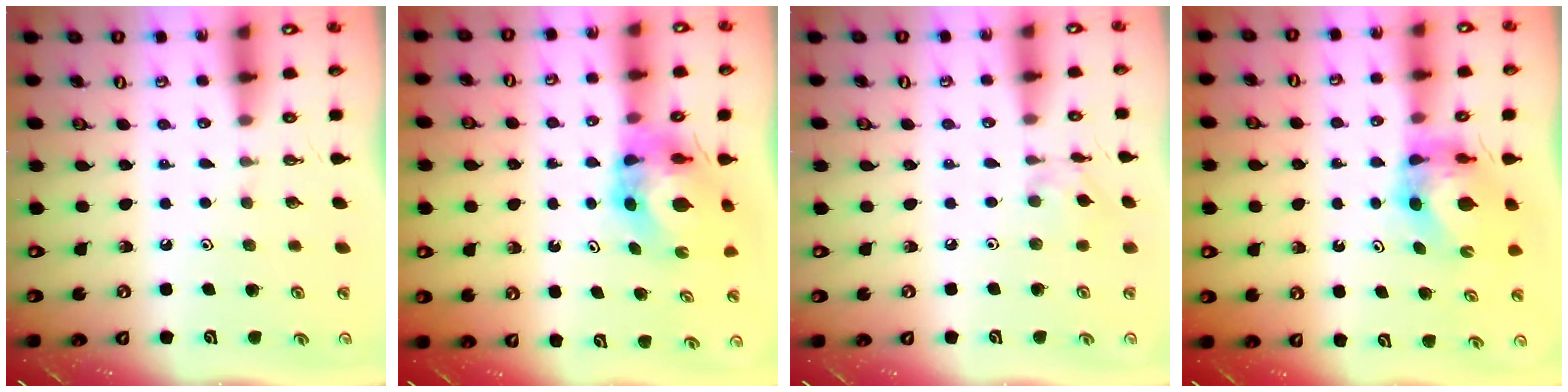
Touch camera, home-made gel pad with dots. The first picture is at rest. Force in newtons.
{"total": 8.1, "press": 8.1, "slide": 0.9}
{"total": 4.6, "press": 4.5, "slide": 0.4}
{"total": 6.4, "press": 6.4, "slide": 0.6}